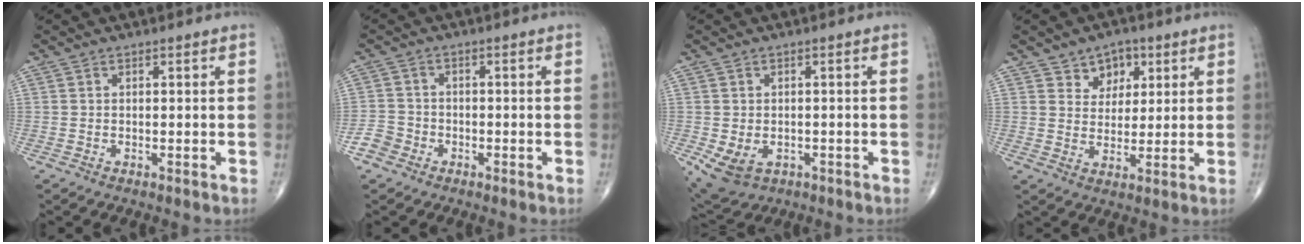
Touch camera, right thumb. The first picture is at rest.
{"total": 2.4, "force": [-1.5, 1.8, 0.0], "torque": [0.005, 0.009, -0.038]}
{"total": 6.5, "force": [-2.0, 4.8, 3.9], "torque": [-0.066, 0.002, -0.018]}
{"total": 6.2, "force": [3.3, 4.7, 2.4], "torque": [0.000, -0.014, 0.052]}